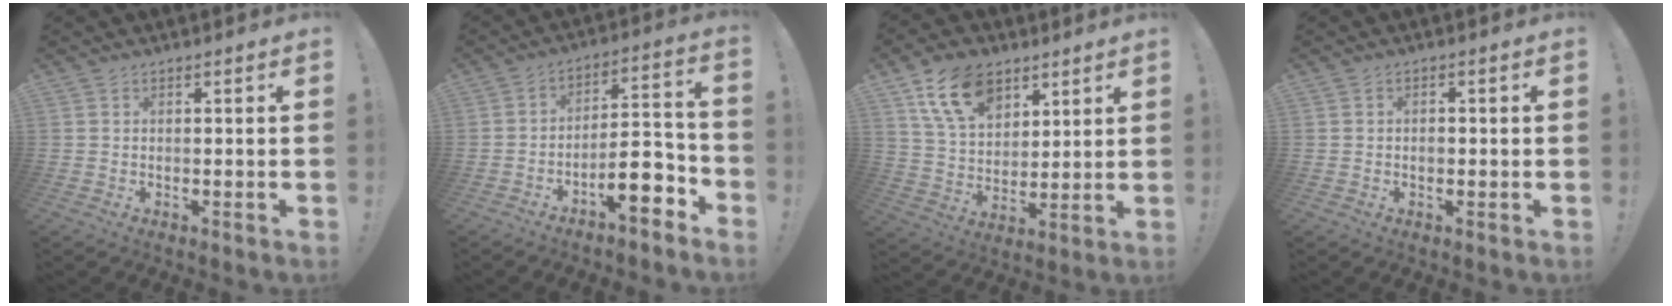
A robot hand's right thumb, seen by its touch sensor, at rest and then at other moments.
{"total": 11.5, "force": [-6.8, 4.0, 8.3], "torque": [-0.113, 0.040, -0.114]}
{"total": 15.3, "force": [8.7, 9.7, 8.1], "torque": [-0.142, -0.031, 0.165]}
{"total": 1.2, "force": [-0.6, 0.8, 0.7], "torque": [-0.008, 0.002, -0.012]}